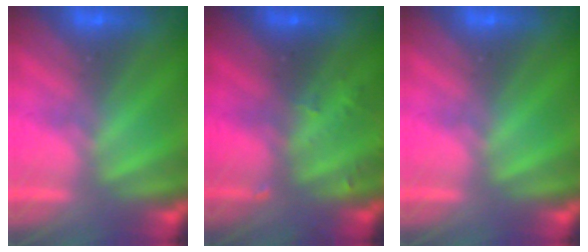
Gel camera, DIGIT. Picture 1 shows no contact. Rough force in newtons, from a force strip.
{"total": 2.9}
{"total": 0.0}